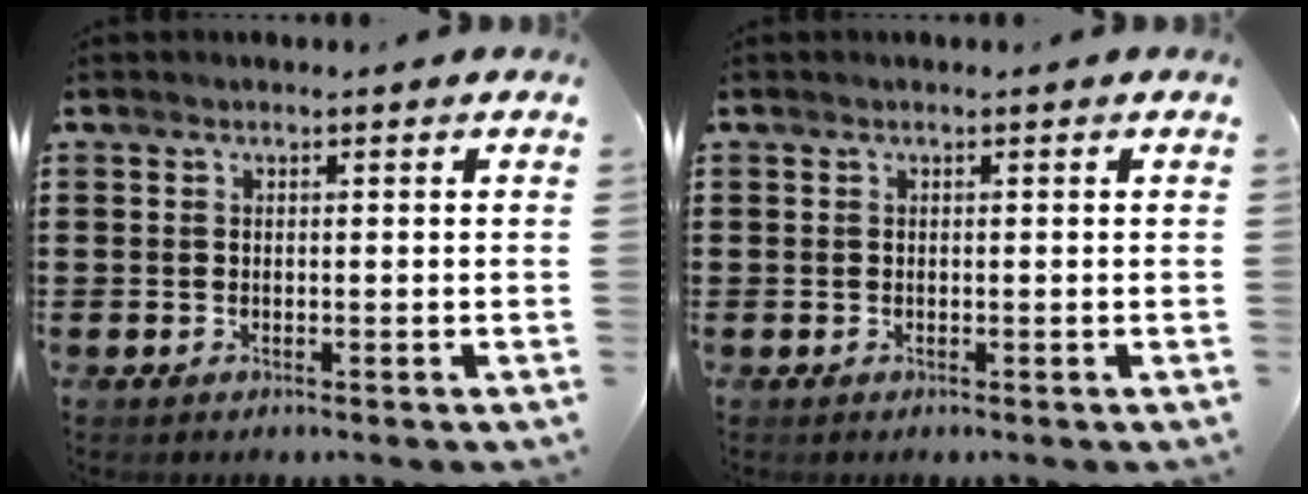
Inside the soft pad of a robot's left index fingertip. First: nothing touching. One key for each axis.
{"total": 0.0}